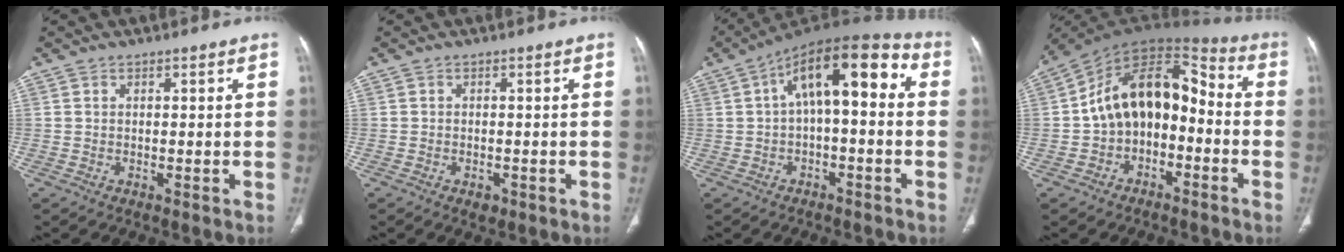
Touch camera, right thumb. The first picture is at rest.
{"total": 1.7, "force": [-0.8, 1.2, 0.8], "torque": [-0.005, 0.003, -0.006]}
{"total": 14.9, "force": [2.0, 6.4, 13.3], "torque": [-0.185, 0.050, 0.021]}
{"total": 16.1, "force": [-2.3, 10.7, 11.8], "torque": [-0.156, 0.076, -0.047]}